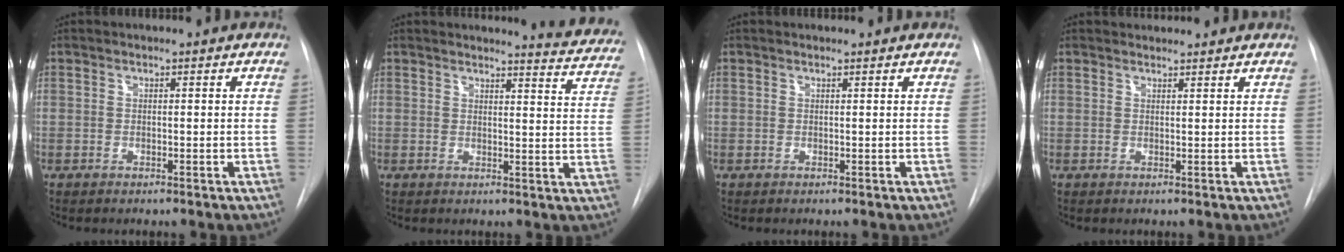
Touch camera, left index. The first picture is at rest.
{"total": 8.6, "force": [8.4, 0.6, 1.4], "torque": [-0.005, -0.063, 0.069]}
{"total": 1.3, "force": [1.2, 0.0, 0.2], "torque": [-0.008, 0.004, 0.012]}
{"total": 3.0, "force": [2.9, 0.5, 0.3], "torque": [-0.010, 0.016, 0.036]}